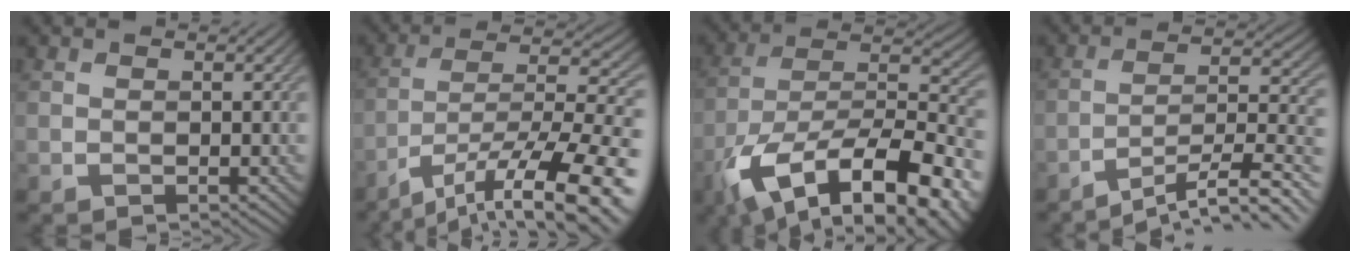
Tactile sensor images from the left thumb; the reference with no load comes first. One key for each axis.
{"total": 15.8, "fx": -9.8, "fy": 4.6, "fz": 11.6, "tx": -0.189, "ty": -0.002, "tz": -0.160}
{"total": 18.3, "fx": -10.1, "fy": 8.3, "fz": 12.9, "tx": -0.233, "ty": -0.037, "tz": -0.156}
{"total": 12.5, "fx": -9.7, "fy": 2.1, "fz": 7.6, "tx": -0.117, "ty": 0.012, "tz": -0.148}